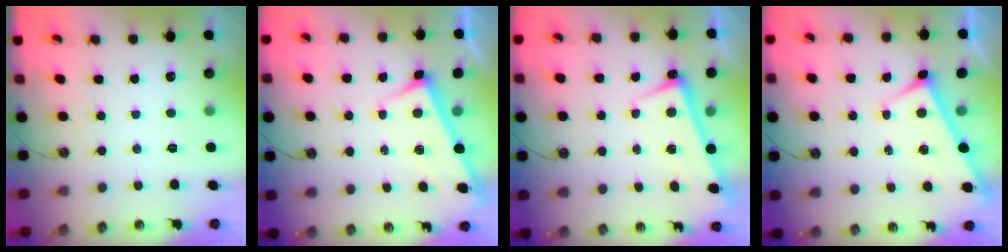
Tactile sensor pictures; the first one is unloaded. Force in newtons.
{"total": 3.0, "press": 3.0, "slide": 0.2}
{"total": 2.7, "press": 2.6, "slide": 0.6}
{"total": 3.7, "press": 3.7, "slide": 0.2}